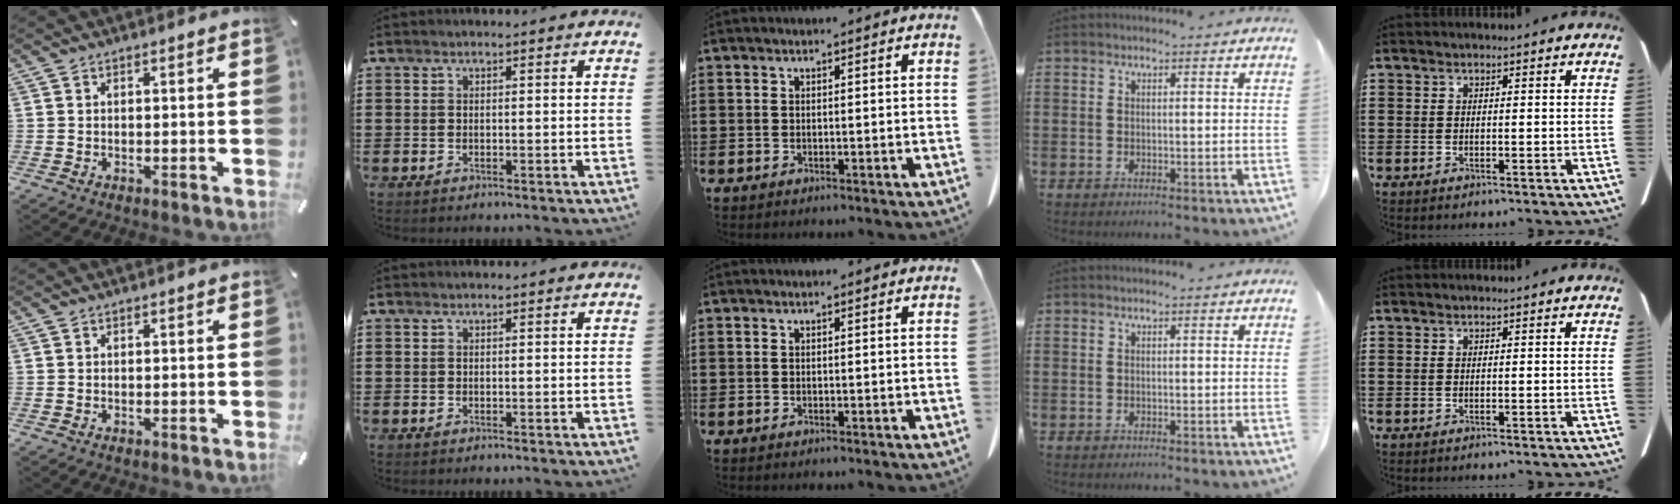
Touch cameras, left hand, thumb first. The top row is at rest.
{}